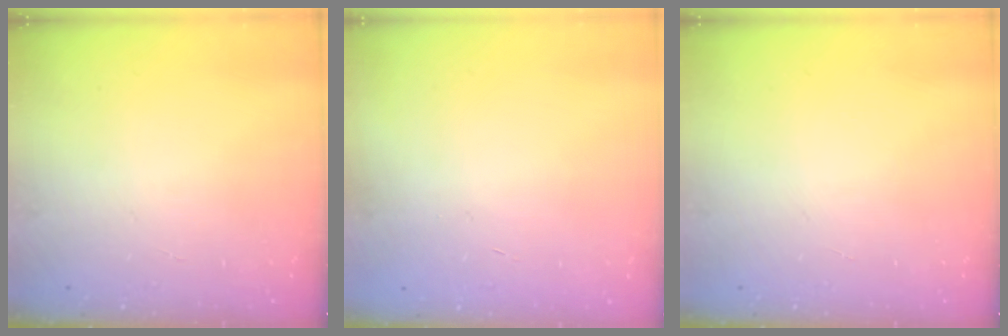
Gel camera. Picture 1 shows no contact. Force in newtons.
{"total": 0.6, "press": 0.5, "slide": 0.2}
{"total": 0.0}